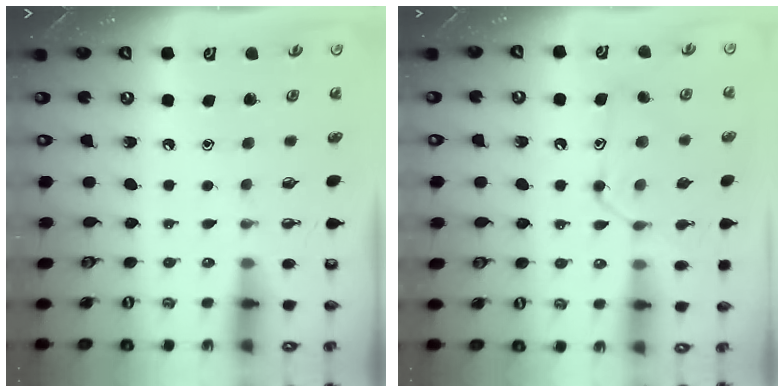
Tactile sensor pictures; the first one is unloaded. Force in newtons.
{"total": 12.2, "press": 12.2, "slide": 0.8}